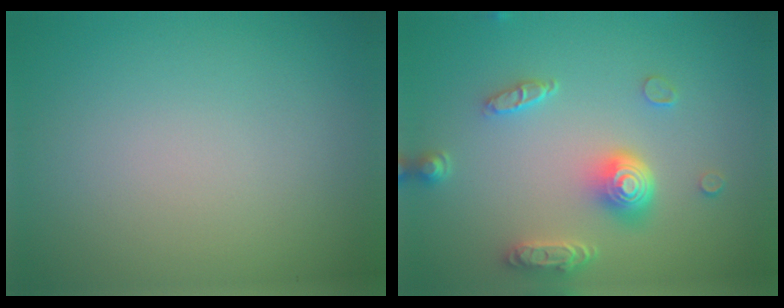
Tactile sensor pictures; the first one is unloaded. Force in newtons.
{"total": 4.7, "press": 3.7, "slide": 2.9}